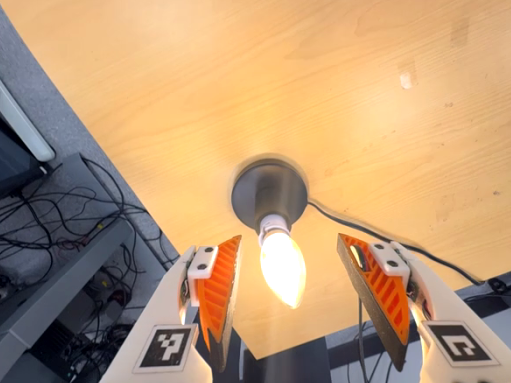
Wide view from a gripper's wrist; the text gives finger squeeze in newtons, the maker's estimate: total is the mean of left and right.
{"total": 0.0}